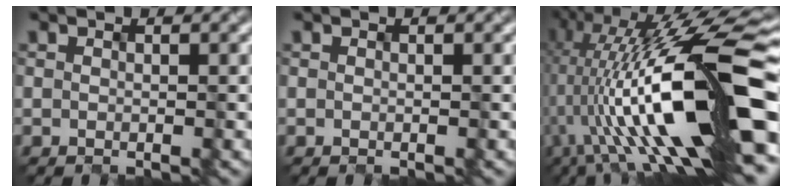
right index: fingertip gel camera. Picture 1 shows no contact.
{"total": 0.0}
{"total": 18.7, "force": [-1.6, 5.1, 17.9], "torque": [-0.318, 0.043, -0.036]}